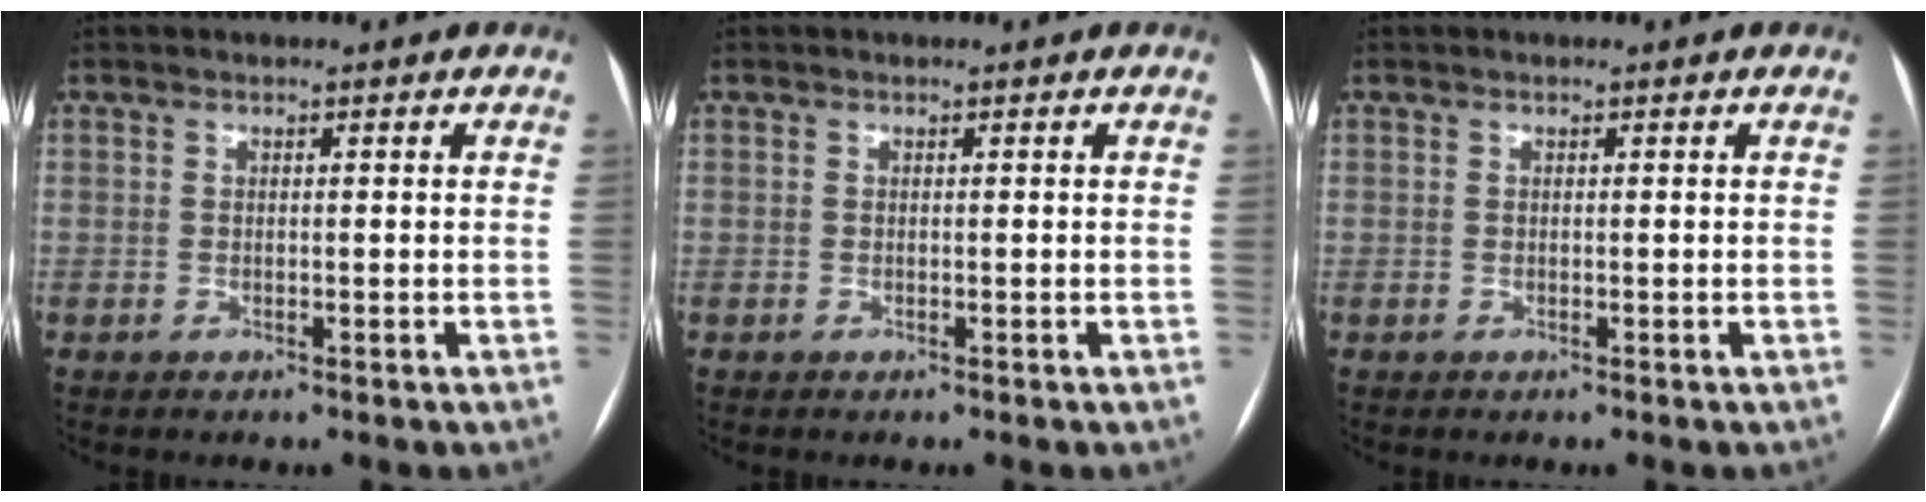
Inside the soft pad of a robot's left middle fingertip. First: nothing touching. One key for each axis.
{"total": 0.0}
{"total": 0.0}